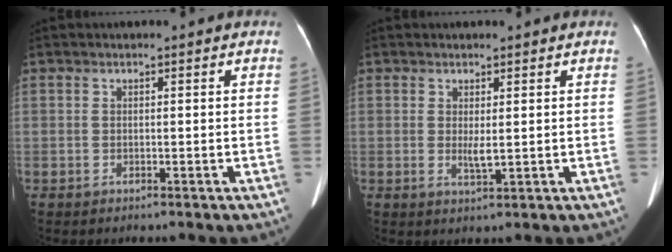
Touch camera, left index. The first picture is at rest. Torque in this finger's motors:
{"motor_torque": [0.64, 0.07, 0.25, 0.07]}